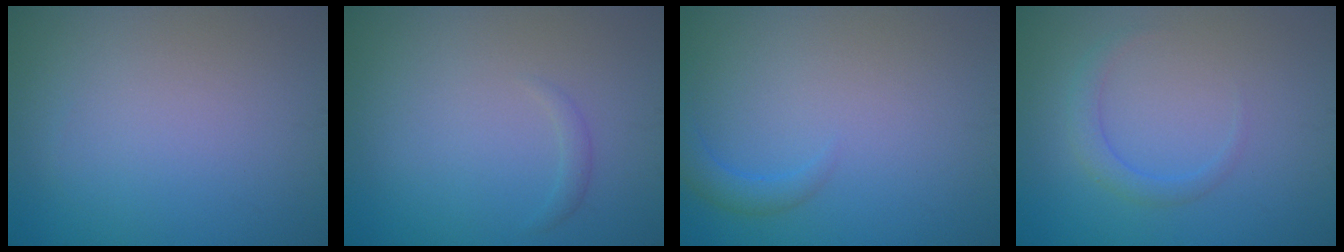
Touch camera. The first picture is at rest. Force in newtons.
{"total": 0.7, "press": 0.7, "slide": 0.0}
{"total": 2.0, "press": 1.9, "slide": 0.1}
{"total": 1.7, "press": 1.7, "slide": 0.1}